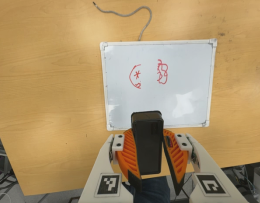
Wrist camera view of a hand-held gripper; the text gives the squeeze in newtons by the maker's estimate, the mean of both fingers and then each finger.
{"total": 10.0, "left": 9.7, "right": 10.4}